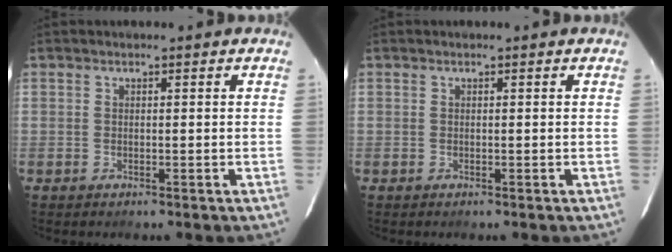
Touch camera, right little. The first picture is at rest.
{"total": 0.0}